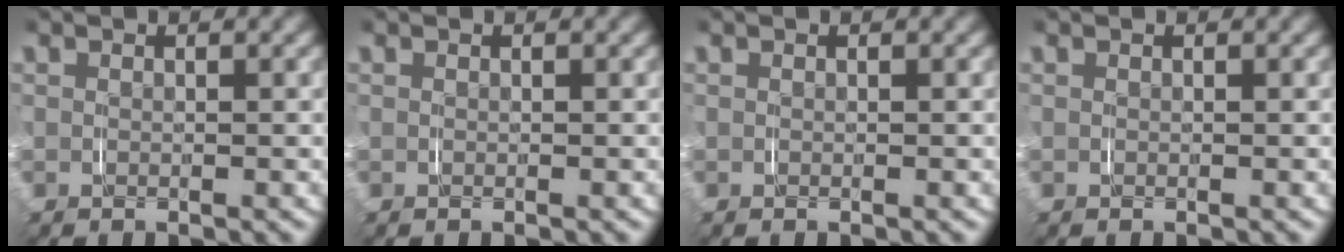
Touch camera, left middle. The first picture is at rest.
{"total": 0.0}
{"total": 0.0}
{"total": 0.0}